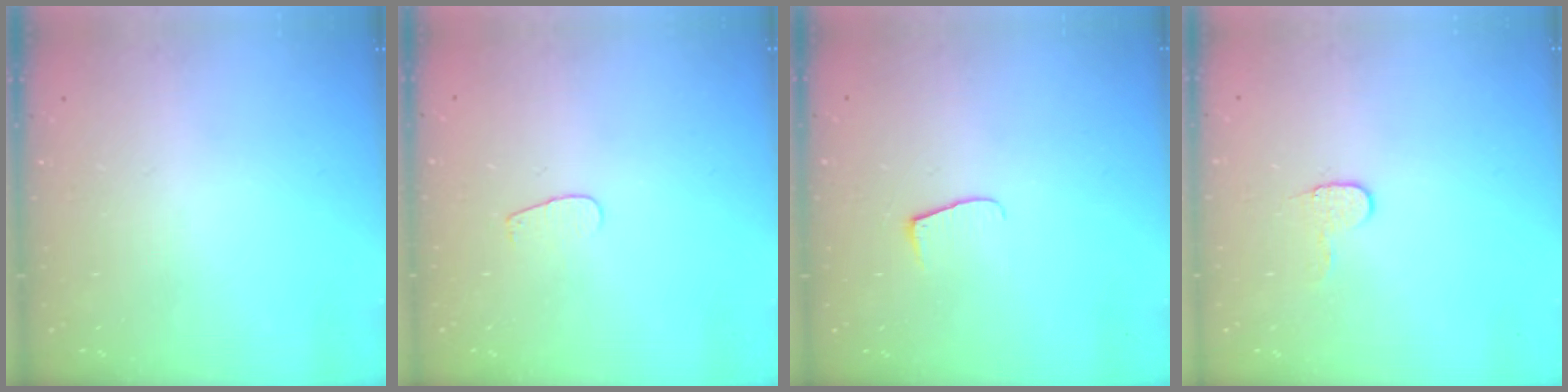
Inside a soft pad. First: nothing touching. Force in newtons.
{"total": 2.6, "press": 2.5, "slide": 0.3}
{"total": 6.3, "press": 6.2, "slide": 0.8}
{"total": 5.7, "press": 5.7, "slide": 0.5}